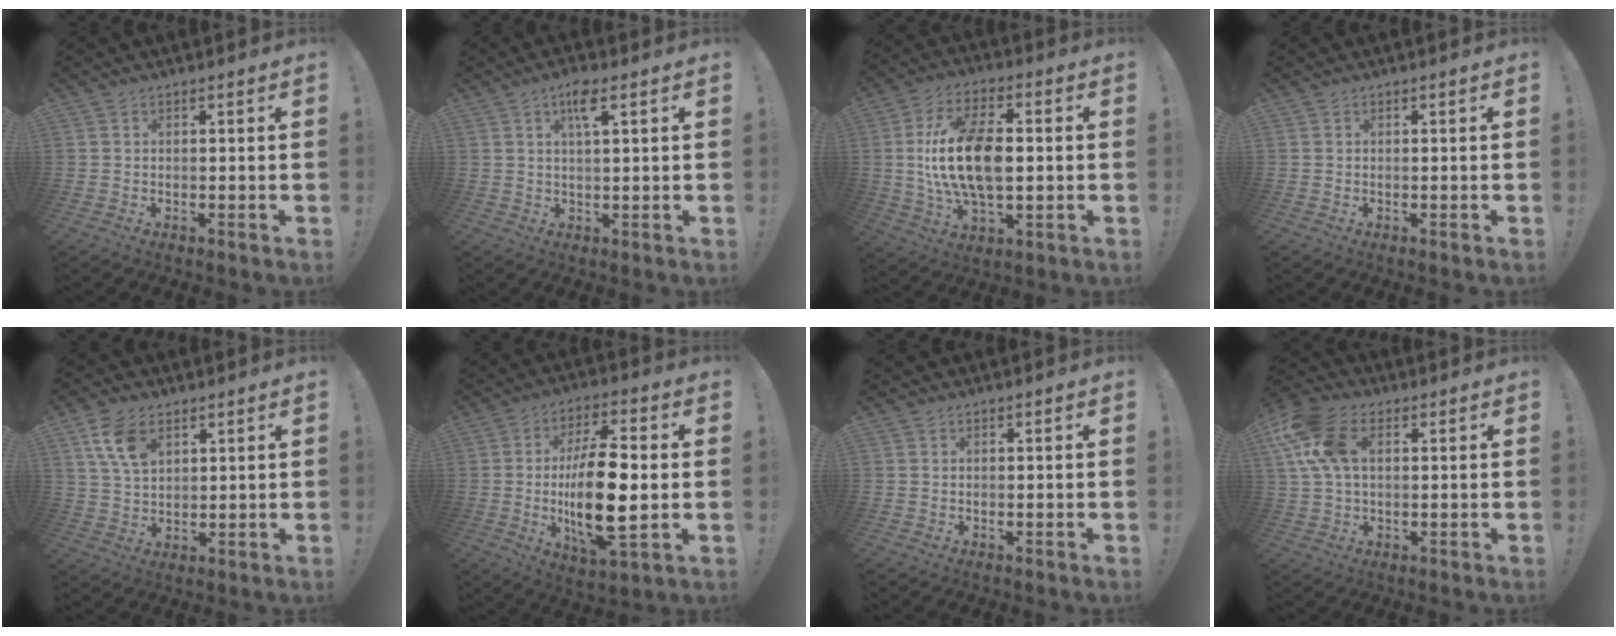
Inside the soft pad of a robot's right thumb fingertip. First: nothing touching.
{"total": 5.7, "force": [2.9, 1.1, 4.7], "torque": [-0.077, -0.002, 0.044]}
{"total": 18.5, "force": [0.3, 9.9, 15.6], "torque": [-0.292, 0.002, 0.005]}
{"total": 0.0}
{"total": 9.9, "force": [5.1, 5.8, 6.3], "torque": [-0.117, -0.011, 0.097]}
{"total": 18.8, "force": [-1.2, 6.9, 17.4], "torque": [-0.324, -0.009, -0.025]}
{"total": 0.0}
{"total": 13.4, "force": [4.1, 8.1, 9.9], "torque": [-0.205, 0.004, 0.081]}